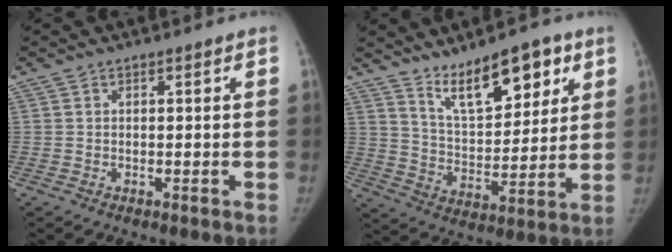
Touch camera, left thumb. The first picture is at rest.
{"total": 14.3, "force": [8.9, 5.9, 9.6], "torque": [-0.119, -0.049, 0.158]}